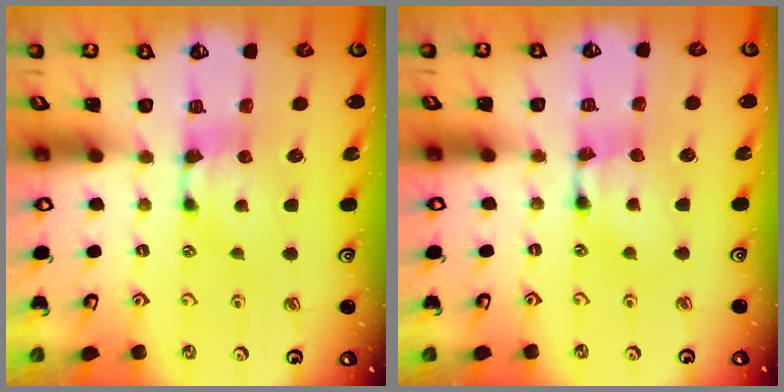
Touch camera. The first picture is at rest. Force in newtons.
{"total": 1.6, "press": 1.6, "slide": 0.1}